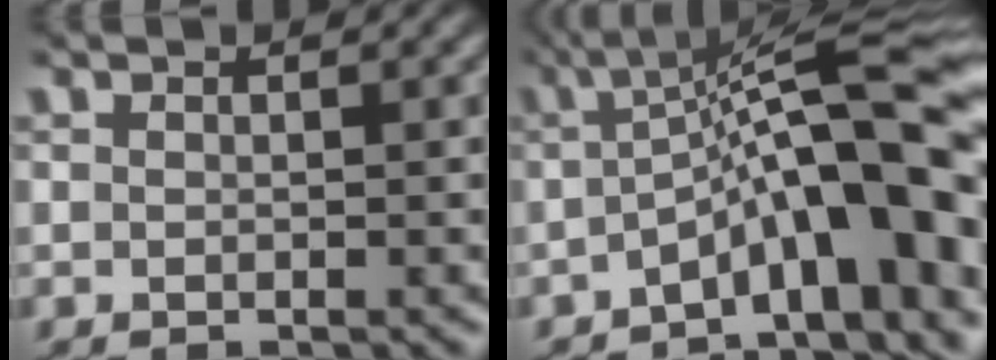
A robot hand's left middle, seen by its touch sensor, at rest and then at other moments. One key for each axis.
{"total": 11.8, "fx": -2.3, "fy": 2.6, "fz": 11.2, "tx": -0.152, "ty": 0.031, "tz": -0.041}